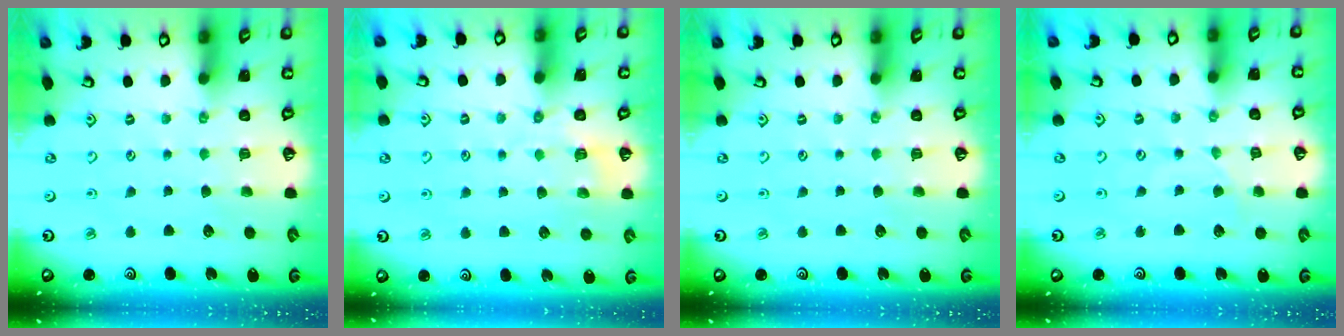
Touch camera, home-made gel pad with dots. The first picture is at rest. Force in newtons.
{"total": 5.0, "press": 4.7, "slide": 1.5}
{"total": 0.0}
{"total": 1.8, "press": 1.7, "slide": 0.4}